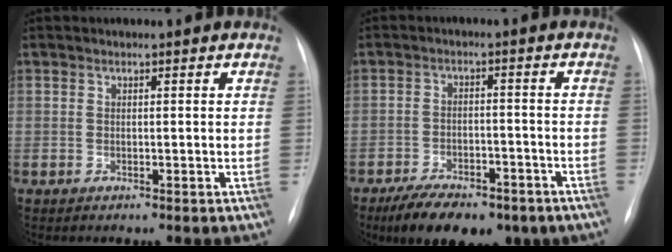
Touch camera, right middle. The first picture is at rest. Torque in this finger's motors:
{"motor_torque": [1.09, -1.05, 0.51, 0.11]}